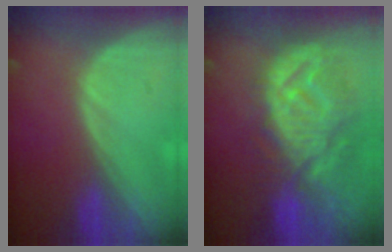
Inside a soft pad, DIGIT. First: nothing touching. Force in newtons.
{"total": 12.3, "press": 11.0, "slide": 5.3}